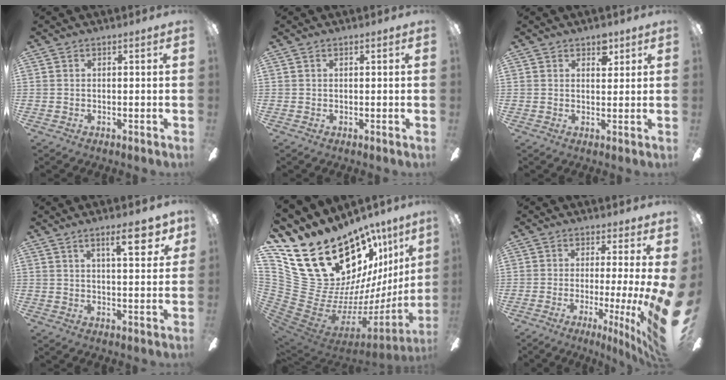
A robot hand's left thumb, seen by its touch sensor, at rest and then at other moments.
{"total": 0.0}
{"total": 4.4, "force": [2.9, 2.5, 2.2], "torque": [-0.009, -0.015, 0.046]}
{"total": 9.7, "force": [5.5, 3.0, 7.4], "torque": [-0.089, -0.025, 0.081]}
{"total": 27.4, "force": [16.1, 16.3, 15.0], "torque": [-0.222, -0.156, 0.367]}
{"total": 9.5, "force": [-0.5, -0.1, 9.5], "torque": [-0.134, -0.036, -0.001]}